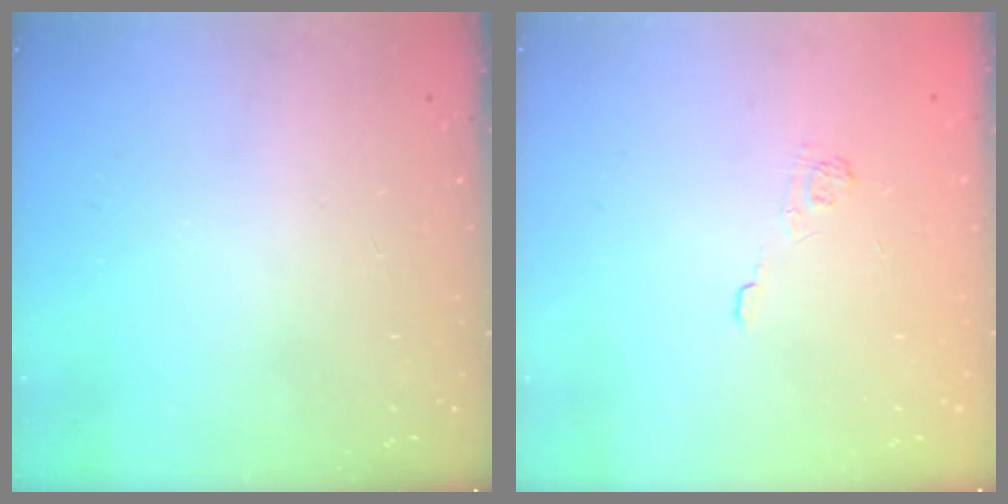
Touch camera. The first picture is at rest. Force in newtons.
{"total": 2.3, "press": 1.8, "slide": 1.3}